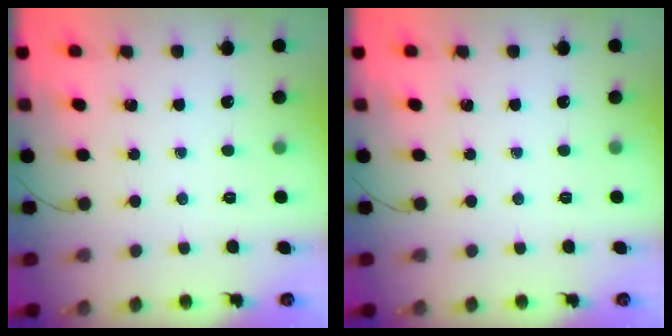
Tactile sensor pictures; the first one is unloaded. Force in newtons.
{"total": 0.0}